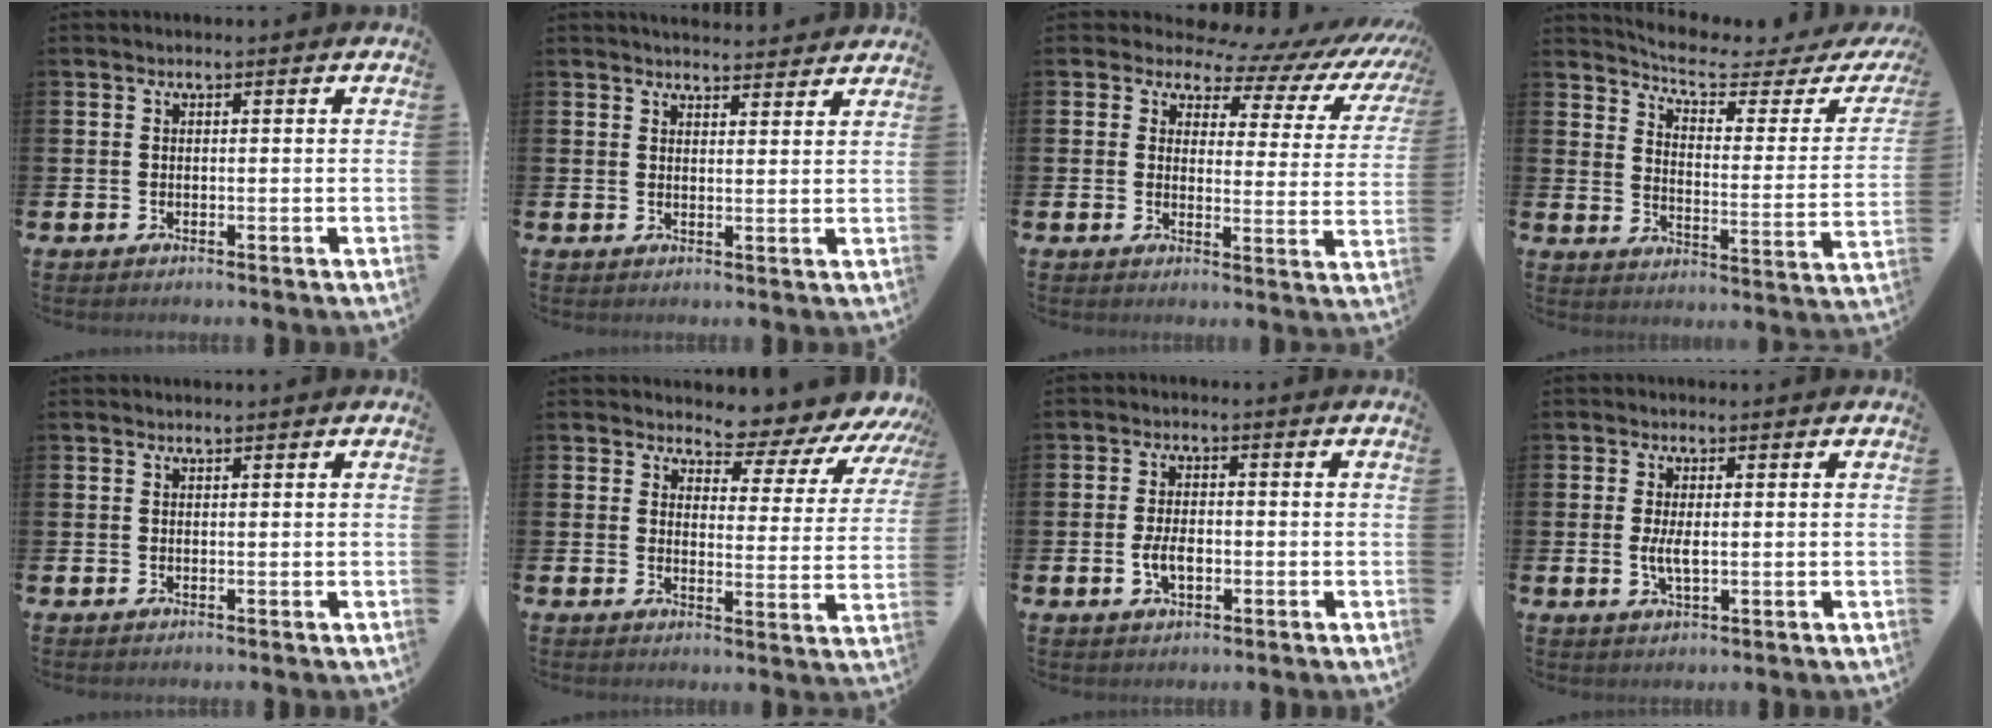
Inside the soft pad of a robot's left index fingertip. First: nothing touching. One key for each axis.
{"total": 3.5, "fx": 3.5, "fy": 0.3, "fz": 0.0, "tx": 0.002, "ty": -0.023, "tz": 0.061}
{"total": 5.0, "fx": 3.5, "fy": 3.0, "fz": 2.1, "tx": -0.047, "ty": -0.034, "tz": 0.046}
{"total": 6.4, "fx": 5.7, "fy": 0.9, "fz": 2.8, "tx": -0.081, "ty": -0.041, "tz": 0.091}
{"total": 0.6, "fx": 0.6, "fy": 0.0, "fz": 0.0, "tx": 0.008, "ty": -0.004, "tz": 0.010}
{"total": 4.7, "fx": 4.3, "fy": 1.7, "fz": 0.5, "tx": -0.011, "ty": -0.054, "tz": 0.062}
{"total": 3.4, "fx": -0.6, "fy": 2.0, "fz": 2.7, "tx": -0.043, "ty": 0.000, "tz": -0.014}
{"total": 2.6, "fx": 0.1, "fy": 0.9, "fz": 2.4, "tx": -0.047, "ty": 0.001, "tz": 0.001}